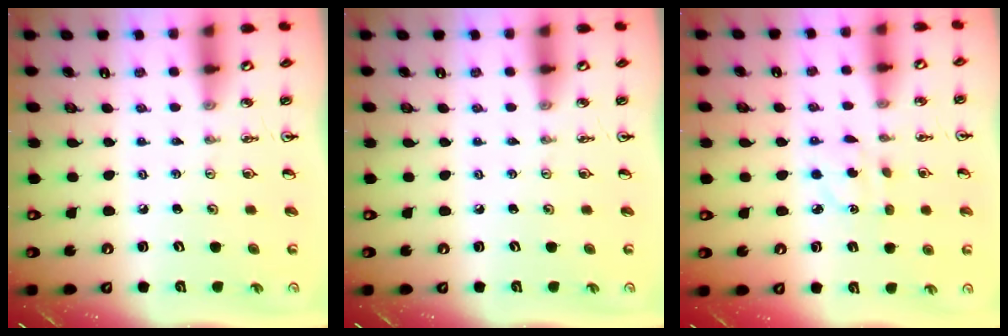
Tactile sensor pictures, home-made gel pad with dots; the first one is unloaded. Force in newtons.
{"total": 0.0}
{"total": 3.3, "press": 3.2, "slide": 0.9}